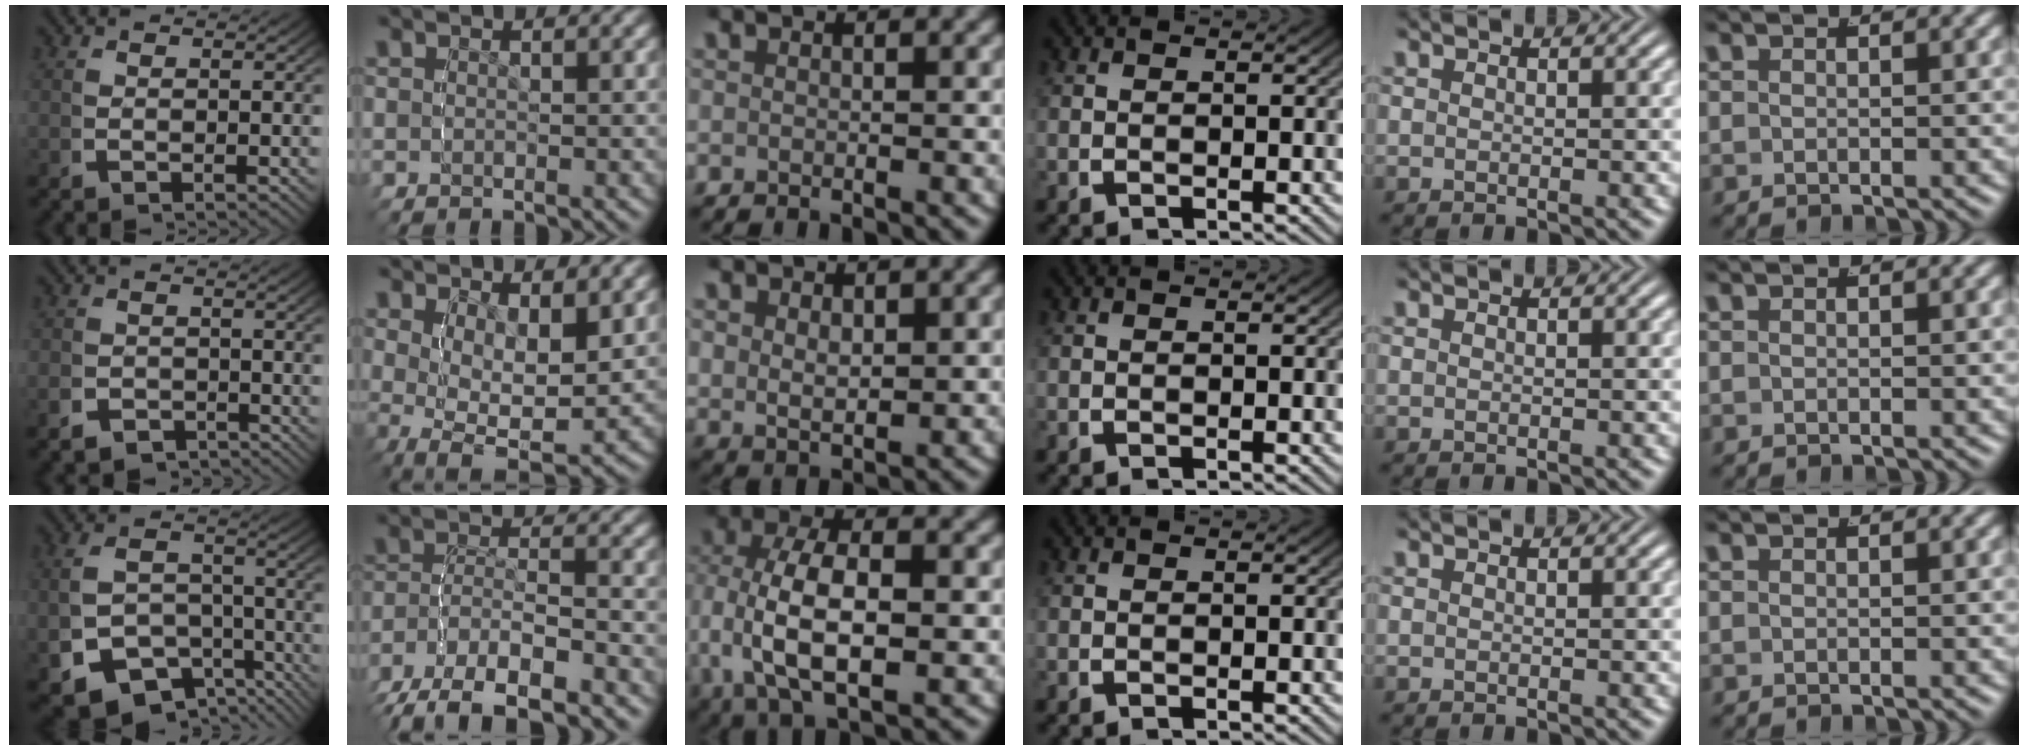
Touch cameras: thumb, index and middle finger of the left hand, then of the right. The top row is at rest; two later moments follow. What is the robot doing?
{"motion": "grasp_and_lifting", "object": "cloth"}